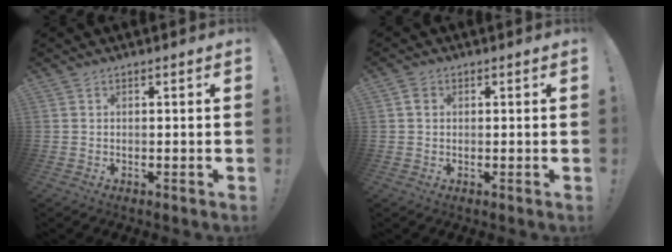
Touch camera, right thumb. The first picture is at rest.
{"total": 1.6, "force": [0.4, 1.3, 0.8], "torque": [-0.009, 0.002, 0.006]}